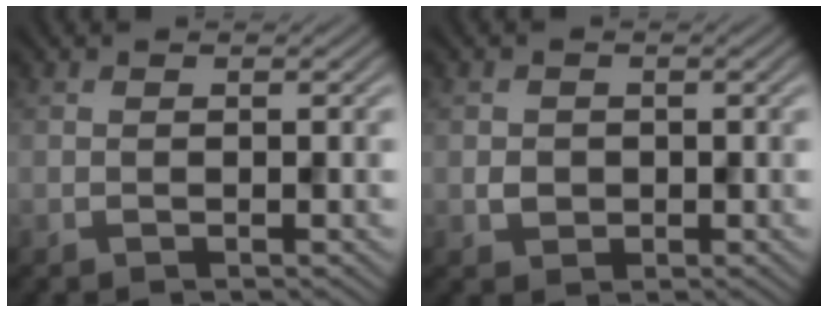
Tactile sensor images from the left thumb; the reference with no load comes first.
{"total": 1.7, "force": [-0.1, 1.6, 0.5], "torque": [-0.007, -0.006, -0.005]}